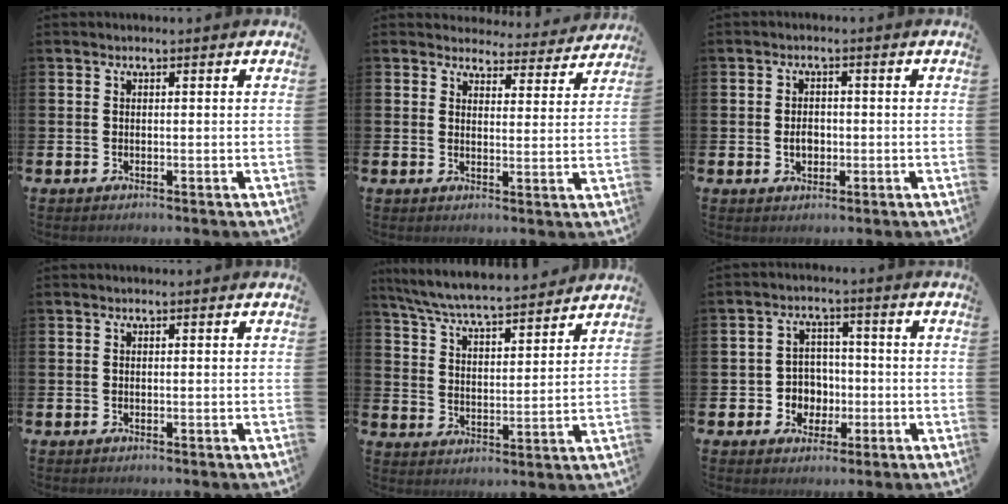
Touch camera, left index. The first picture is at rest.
{"total": 4.0, "force": [3.8, 1.3, 0.0], "torque": [-0.003, -0.034, 0.063]}
{"total": 2.3, "force": [-0.3, 1.8, 1.4], "torque": [-0.009, -0.002, -0.012]}
{"total": 0.0}
{"total": 7.1, "force": [6.8, 0.4, 1.9], "torque": [-0.065, -0.050, 0.119]}
{"total": 4.3, "force": [-0.4, 4.2, 0.6], "torque": [-0.026, 0.002, -0.014]}